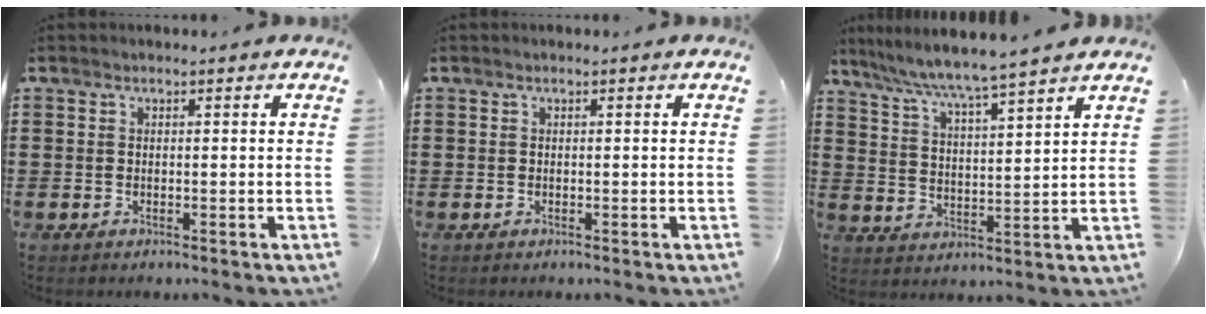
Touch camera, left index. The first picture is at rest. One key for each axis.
{"total": 0.0}
{"total": 5.8, "fx": 5.3, "fy": -0.8, "fz": 2.2, "tx": -0.064, "ty": -0.033, "tz": 0.088}